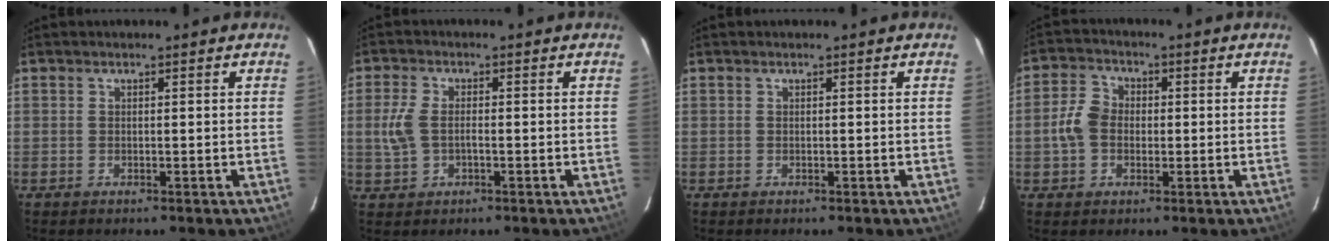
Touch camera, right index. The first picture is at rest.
{"total": 5.0, "force": [-0.5, 2.9, 4.0], "torque": [-0.096, 0.003, -0.006]}
{"total": 0.0}
{"total": 6.0, "force": [-0.5, 4.8, 3.7], "torque": [-0.079, 0.017, -0.007]}